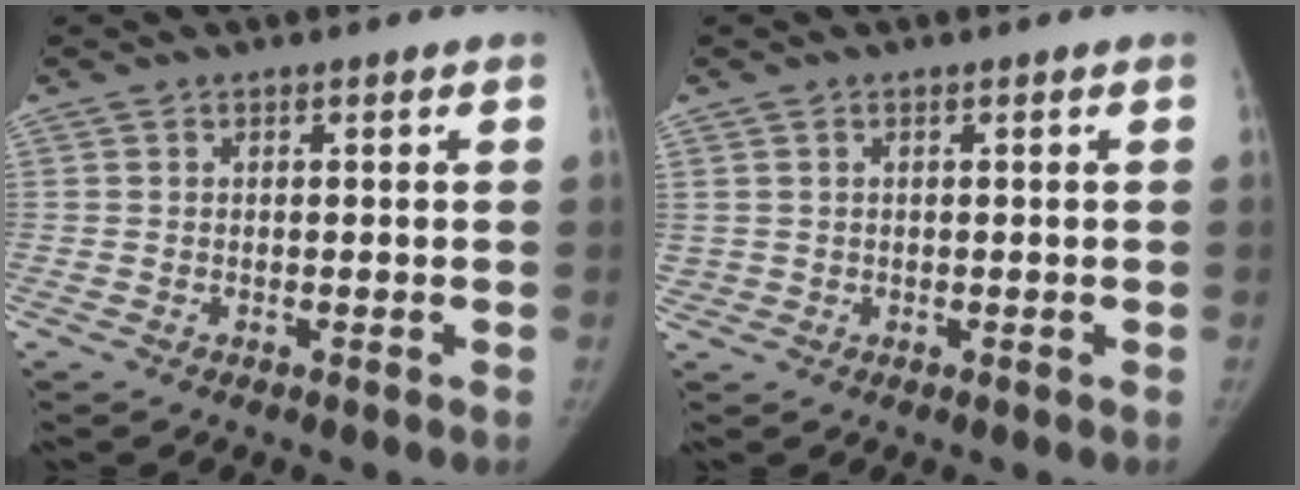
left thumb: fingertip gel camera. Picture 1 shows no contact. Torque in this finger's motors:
{"motor_torque": [-0.13, 0.39, -0.46, 0.35, -0.06]}